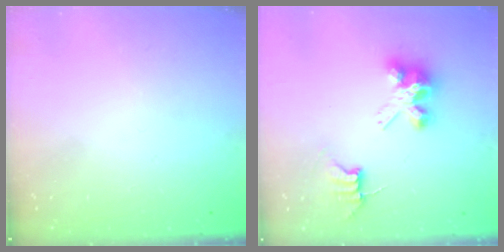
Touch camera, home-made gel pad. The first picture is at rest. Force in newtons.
{"total": 7.3, "press": 7.3, "slide": 0.6}